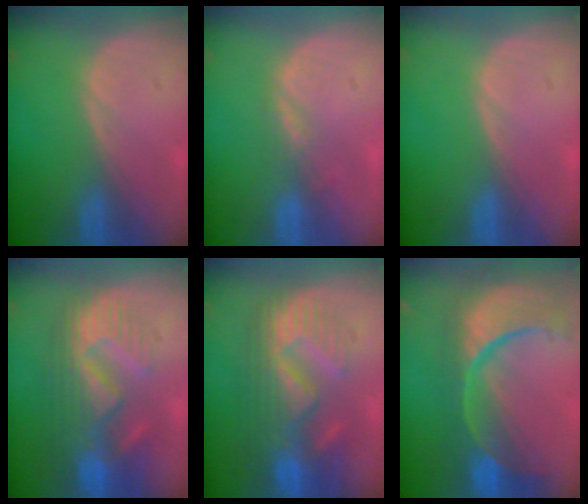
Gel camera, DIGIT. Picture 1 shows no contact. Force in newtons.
{"total": 2.3, "press": 1.8, "slide": 1.5}
{"total": 0.0}
{"total": 11.1, "press": 9.8, "slide": 5.2}
{"total": 10.8, "press": 9.9, "slide": 4.3}
{"total": 13.7, "press": 10.8, "slide": 8.4}